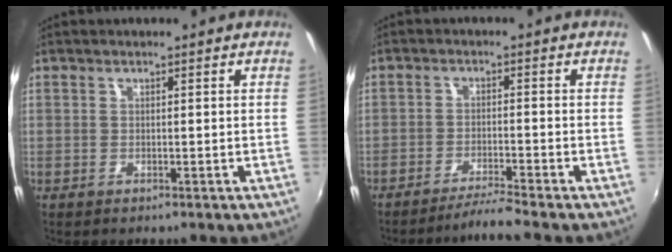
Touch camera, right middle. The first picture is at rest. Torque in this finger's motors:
{"motor_torque": [-0.29, -0.27, 0.10, 0.00]}